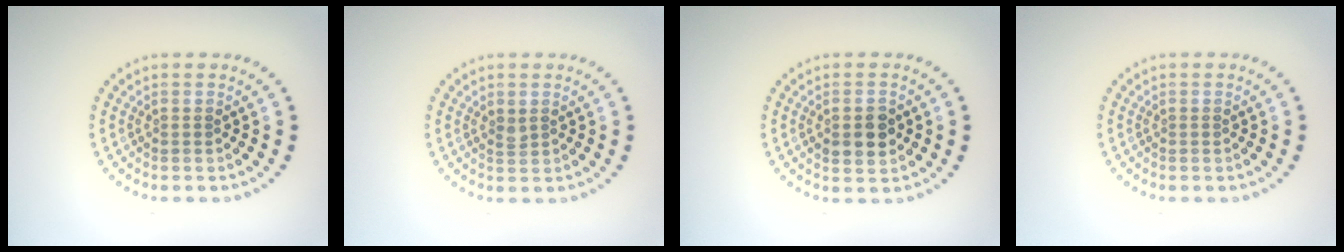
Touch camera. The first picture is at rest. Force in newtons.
{"total": 0.6, "press": 0.5, "slide": 0.4}
{"total": 3.0, "press": 3.0, "slide": 0.1}
{"total": 0.0}